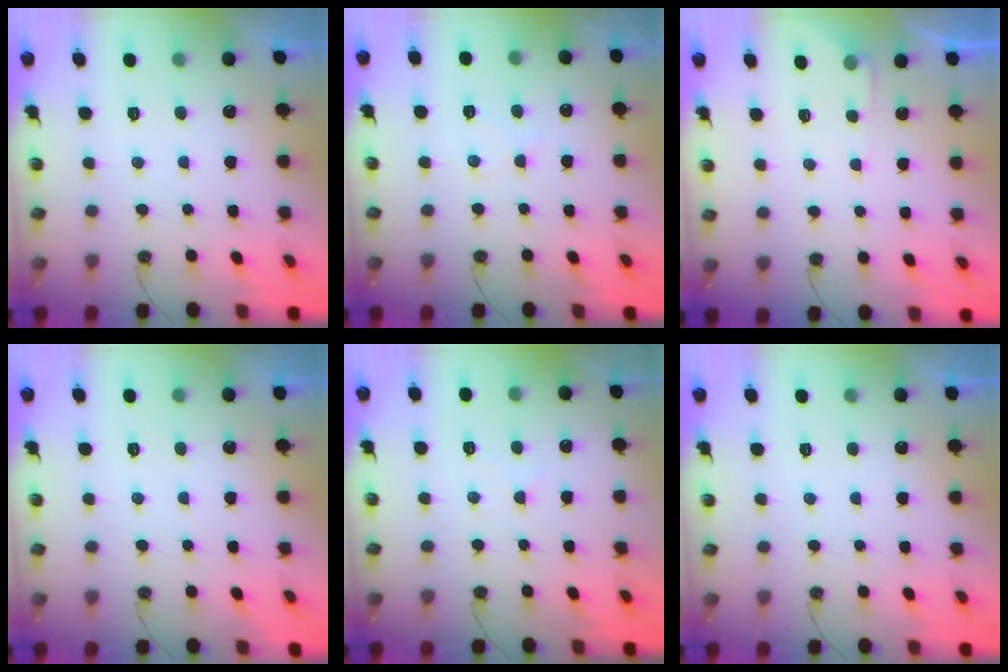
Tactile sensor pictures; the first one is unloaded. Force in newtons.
{"total": 4.6, "press": 4.5, "slide": 0.7}
{"total": 3.2, "press": 3.2, "slide": 0.4}
{"total": 0.0}
{"total": 5.9, "press": 5.8, "slide": 0.8}
{"total": 0.0}